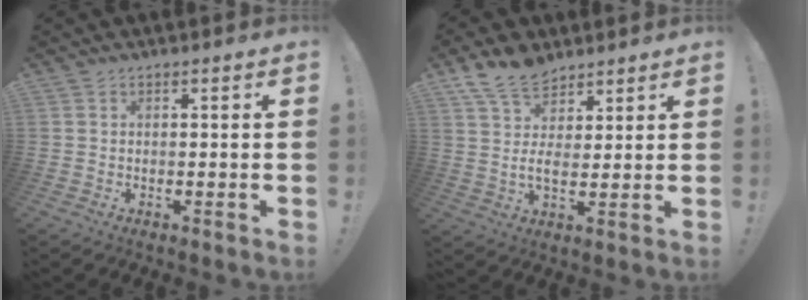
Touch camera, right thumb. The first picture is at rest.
{"total": 9.7, "force": [5.9, 5.2, 5.7], "torque": [-0.108, -0.024, 0.116]}